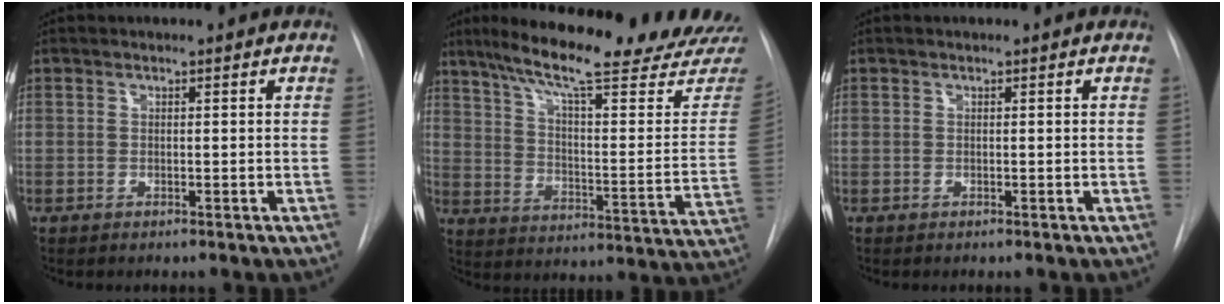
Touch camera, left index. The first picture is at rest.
{"total": 28.3, "force": [24.2, 2.3, 14.6], "torque": [-0.220, -0.077, 0.315]}
{"total": 0.0}